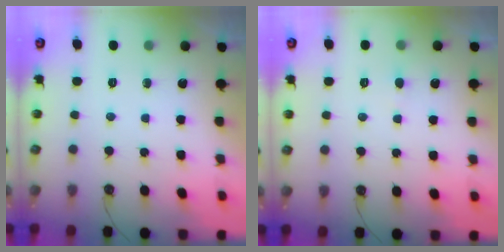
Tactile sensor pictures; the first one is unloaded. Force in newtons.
{"total": 0.0}